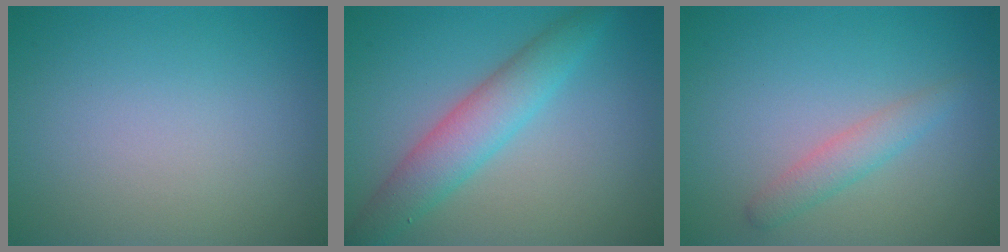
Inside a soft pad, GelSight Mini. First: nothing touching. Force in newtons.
{"total": 4.5, "press": 4.5, "slide": 0.2}
{"total": 2.0, "press": 2.0, "slide": 0.1}